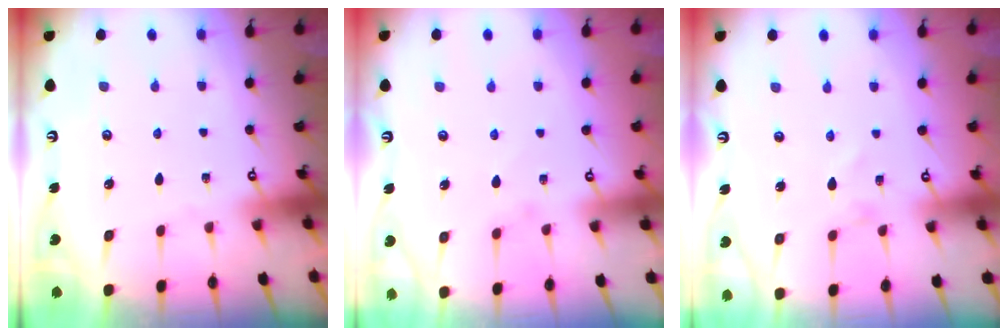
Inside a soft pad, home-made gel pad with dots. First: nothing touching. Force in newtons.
{"total": 2.7, "press": 2.7, "slide": 0.3}
{"total": 0.0}